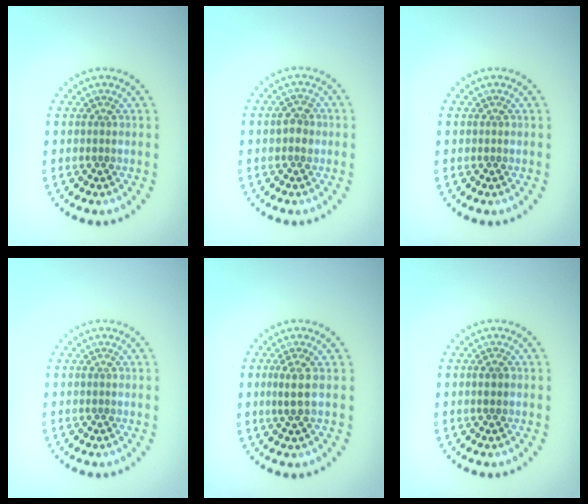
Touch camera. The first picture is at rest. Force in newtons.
{"total": 1.6, "press": 1.5, "slide": 0.3}
{"total": 0.0}
{"total": 0.0}
{"total": 1.7, "press": 1.3, "slide": 1.0}
{"total": 0.9, "press": 0.8, "slide": 0.3}